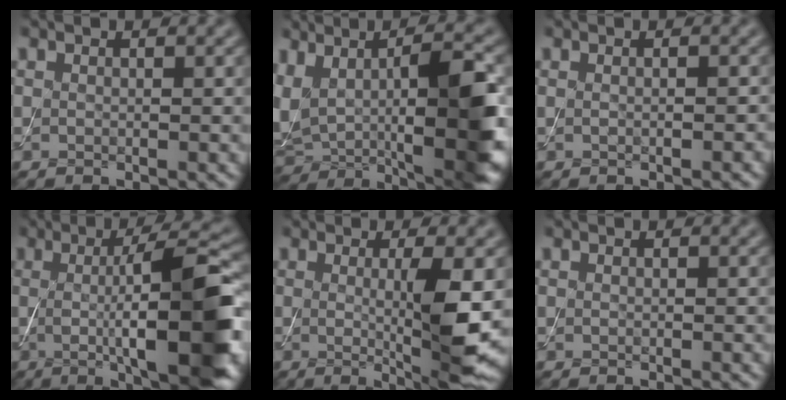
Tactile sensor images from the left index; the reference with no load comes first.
{"total": 11.8, "force": [0.6, 5.1, 10.6], "torque": [-0.197, -0.019, 0.021]}
{"total": 0.7, "force": [-0.2, 0.2, 0.6], "torque": [-0.013, 0.002, -0.001]}
{"total": 12.2, "force": [-0.5, 2.7, 11.9], "torque": [-0.157, -0.005, -0.007]}
{"total": 6.8, "force": [-0.2, 1.1, 6.7], "torque": [-0.104, -0.014, 0.001]}
{"total": 0.0}